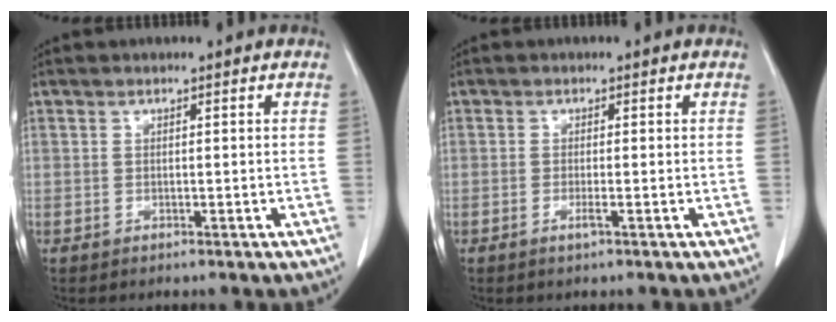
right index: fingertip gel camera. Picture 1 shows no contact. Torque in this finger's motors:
{"motor_torque": [-0.06, -0.06, -0.09, -0.01]}